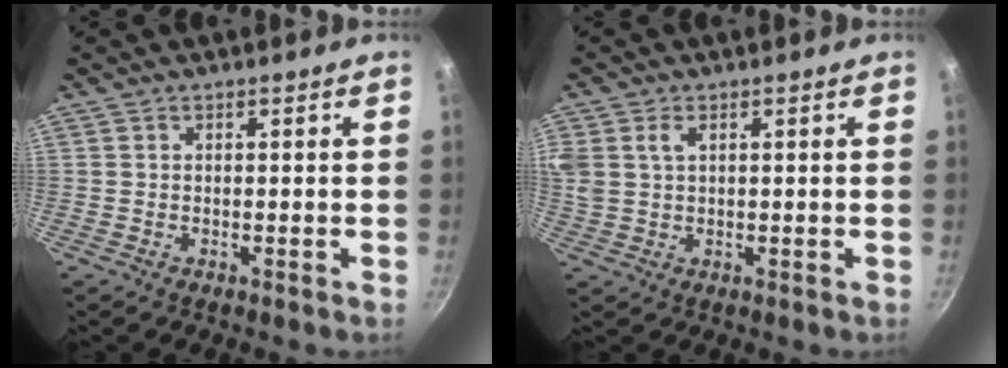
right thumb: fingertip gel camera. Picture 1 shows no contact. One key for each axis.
{"total": 5.7, "fx": 1.9, "fy": 3.6, "fz": 4.0, "tx": -0.106, "ty": 0.007, "tz": 0.045}